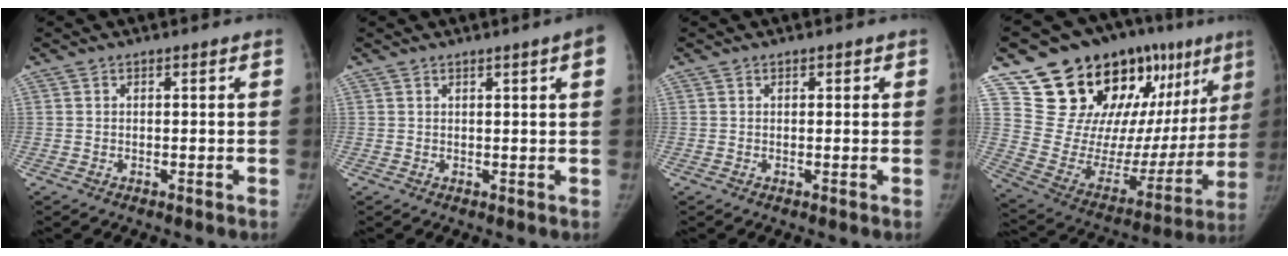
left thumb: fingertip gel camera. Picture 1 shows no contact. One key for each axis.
{"total": 4.4, "fx": 2.0, "fy": 0.1, "fz": 3.9, "tx": -0.041, "ty": 0.000, "tz": 0.023}
{"total": 0.8, "fx": 0.4, "fy": 0.6, "fz": 0.4, "tx": 0.006, "ty": 0.000, "tz": 0.003}
{"total": 30.3, "fx": 17.0, "fy": 14.6, "fz": 20.4, "tx": -0.250, "ty": -0.027, "tz": 0.281}